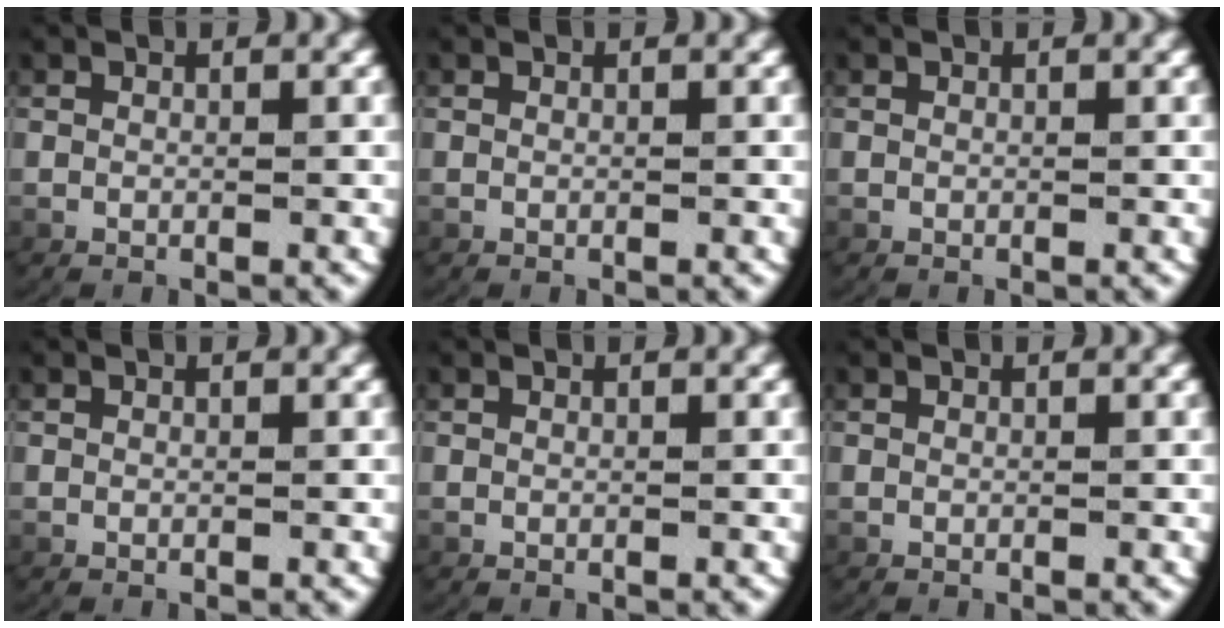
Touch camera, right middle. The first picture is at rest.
{"total": 0.0}
{"total": 0.0}
{"total": 0.0}
{"total": 0.0}
{"total": 0.0}